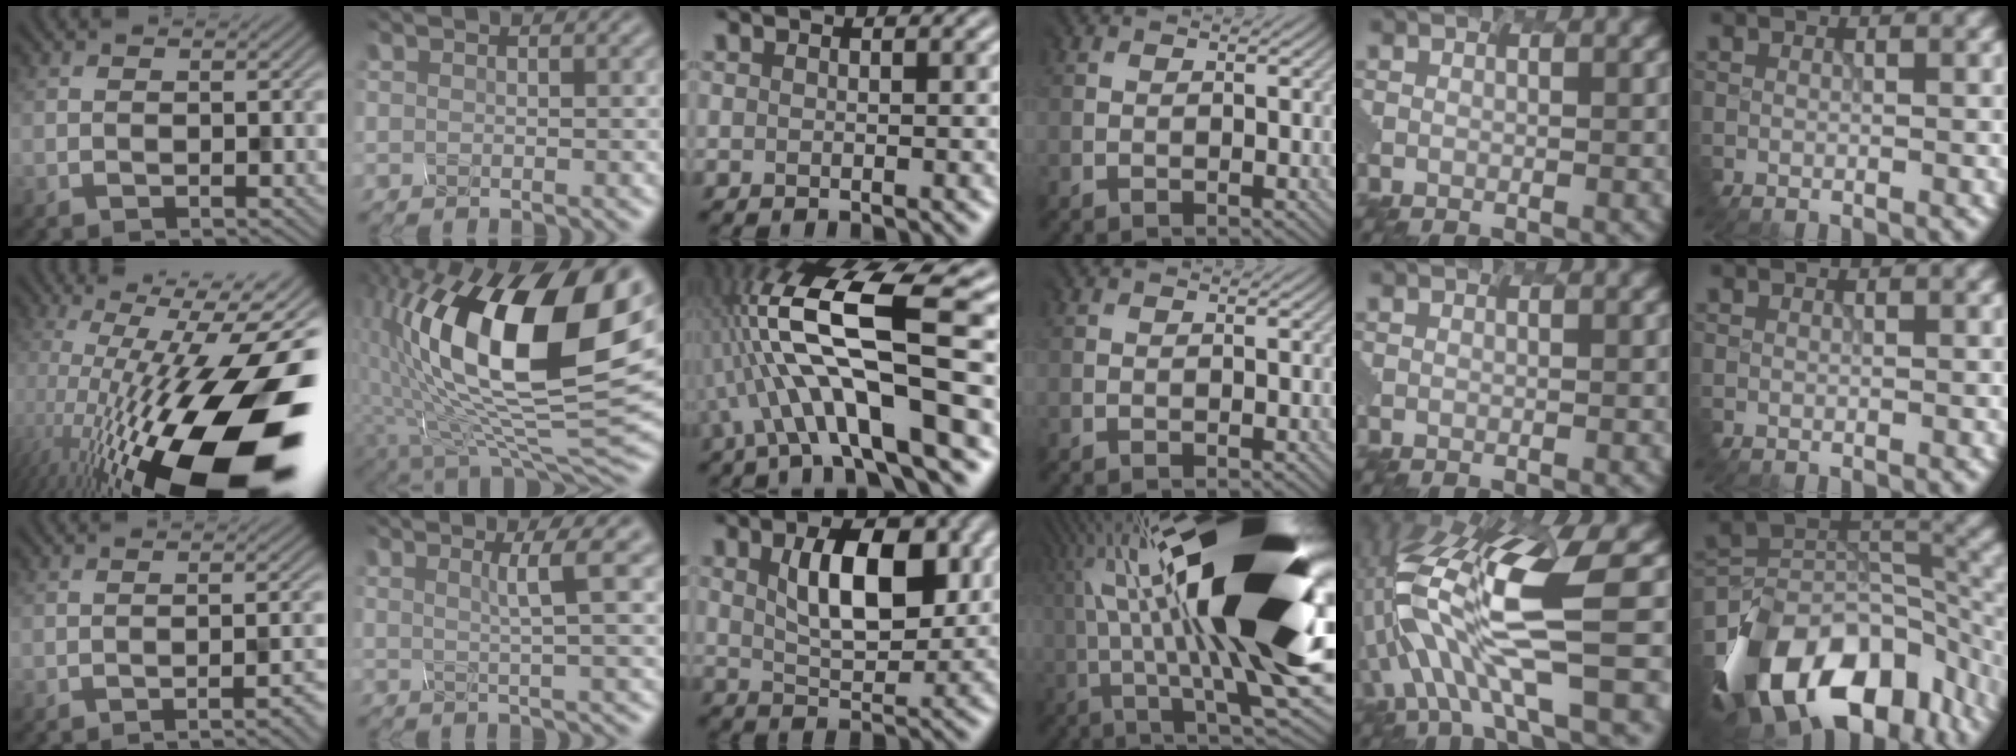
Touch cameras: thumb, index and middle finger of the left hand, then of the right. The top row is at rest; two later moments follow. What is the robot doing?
{"motion": "disassemble", "object": "hinged tin"}